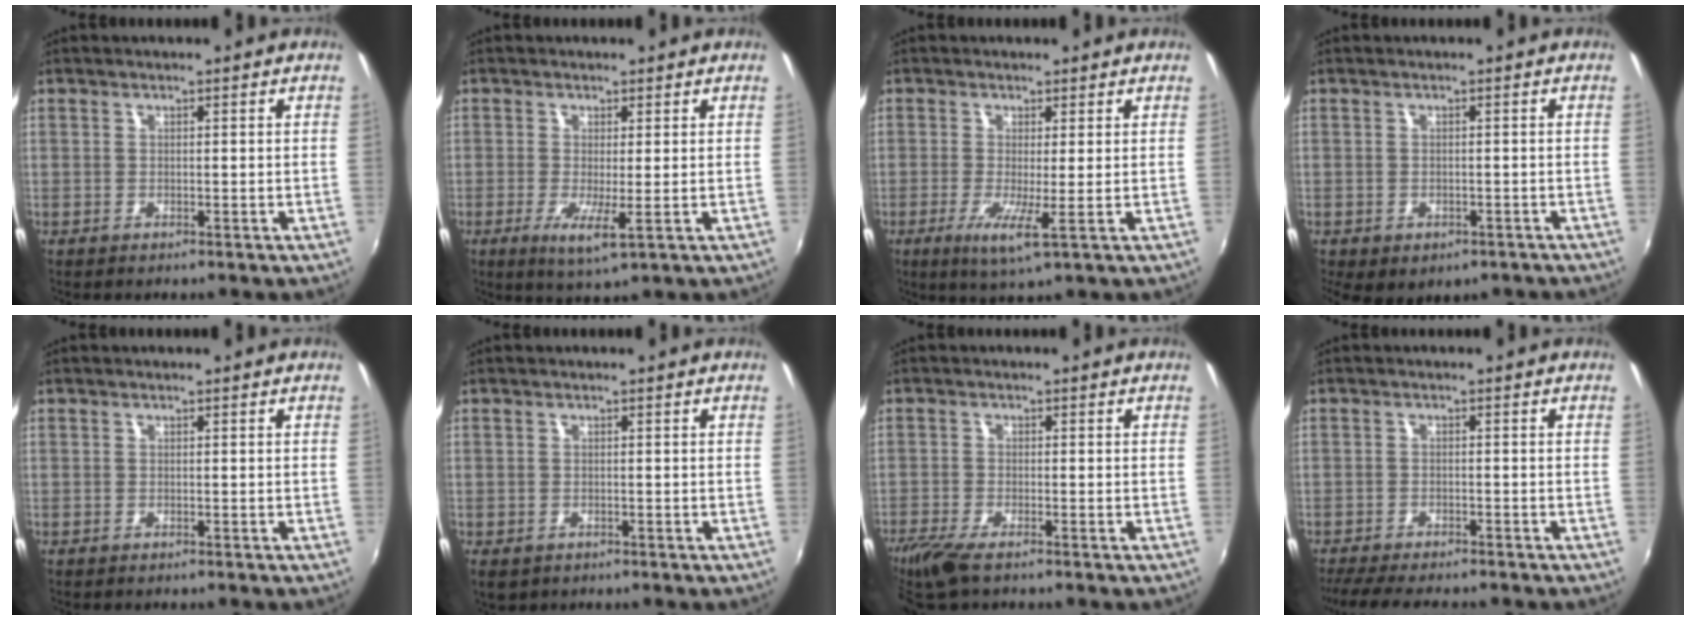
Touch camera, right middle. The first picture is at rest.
{"total": 4.7, "force": [-0.9, 0.3, 4.6], "torque": [-0.094, -0.015, -0.017]}
{"total": 4.8, "force": [-0.9, -0.1, 4.7], "torque": [-0.099, -0.015, -0.021]}
{"total": 5.8, "force": [-3.2, 3.6, 3.3], "torque": [-0.065, -0.025, -0.033]}
{"total": 0.0}
{"total": 2.8, "force": [-1.2, 2.0, 1.6], "torque": [-0.030, -0.009, -0.015]}
{"total": 5.8, "force": [-4.3, 1.0, 3.7], "torque": [-0.092, -0.023, -0.086]}
{"total": 9.7, "force": [-8.4, 1.6, 4.5], "torque": [-0.104, -0.024, -0.135]}